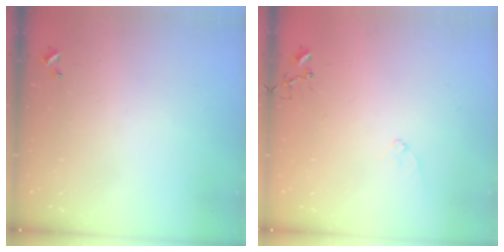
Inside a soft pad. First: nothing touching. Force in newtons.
{"total": 7.5, "press": 7.5, "slide": 0.7}